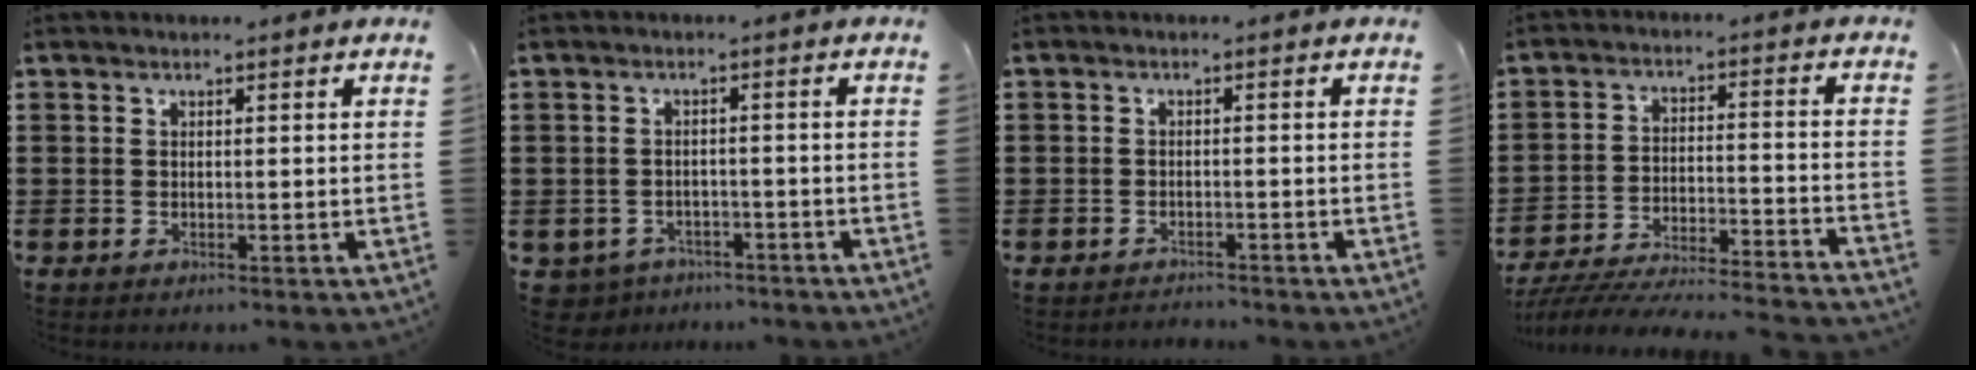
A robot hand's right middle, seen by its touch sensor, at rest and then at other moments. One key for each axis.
{"total": 2.6, "fx": -2.5, "fy": 0.7, "fz": -0.2, "tx": -0.015, "ty": -0.004, "tz": -0.058}
{"total": 1.8, "fx": -1.7, "fy": 0.2, "fz": -0.3, "tx": -0.001, "ty": 0.000, "tz": -0.040}
{"total": 5.8, "fx": -5.6, "fy": 0.0, "fz": 1.5, "tx": -0.035, "ty": -0.011, "tz": -0.114}